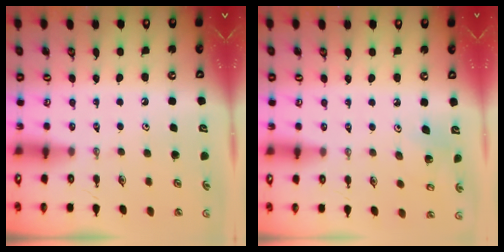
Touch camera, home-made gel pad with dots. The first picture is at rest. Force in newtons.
{"total": 3.7, "press": 3.4, "slide": 1.3}